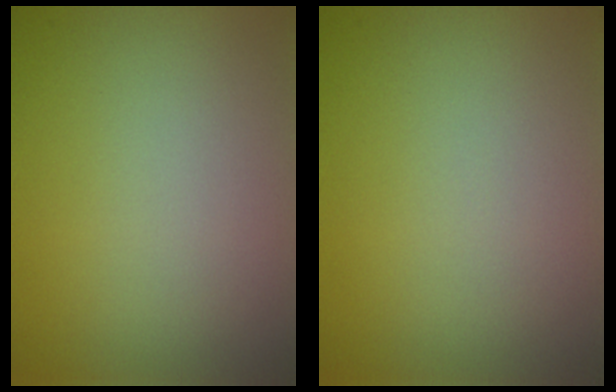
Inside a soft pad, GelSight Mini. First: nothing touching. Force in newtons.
{"total": 0.0}